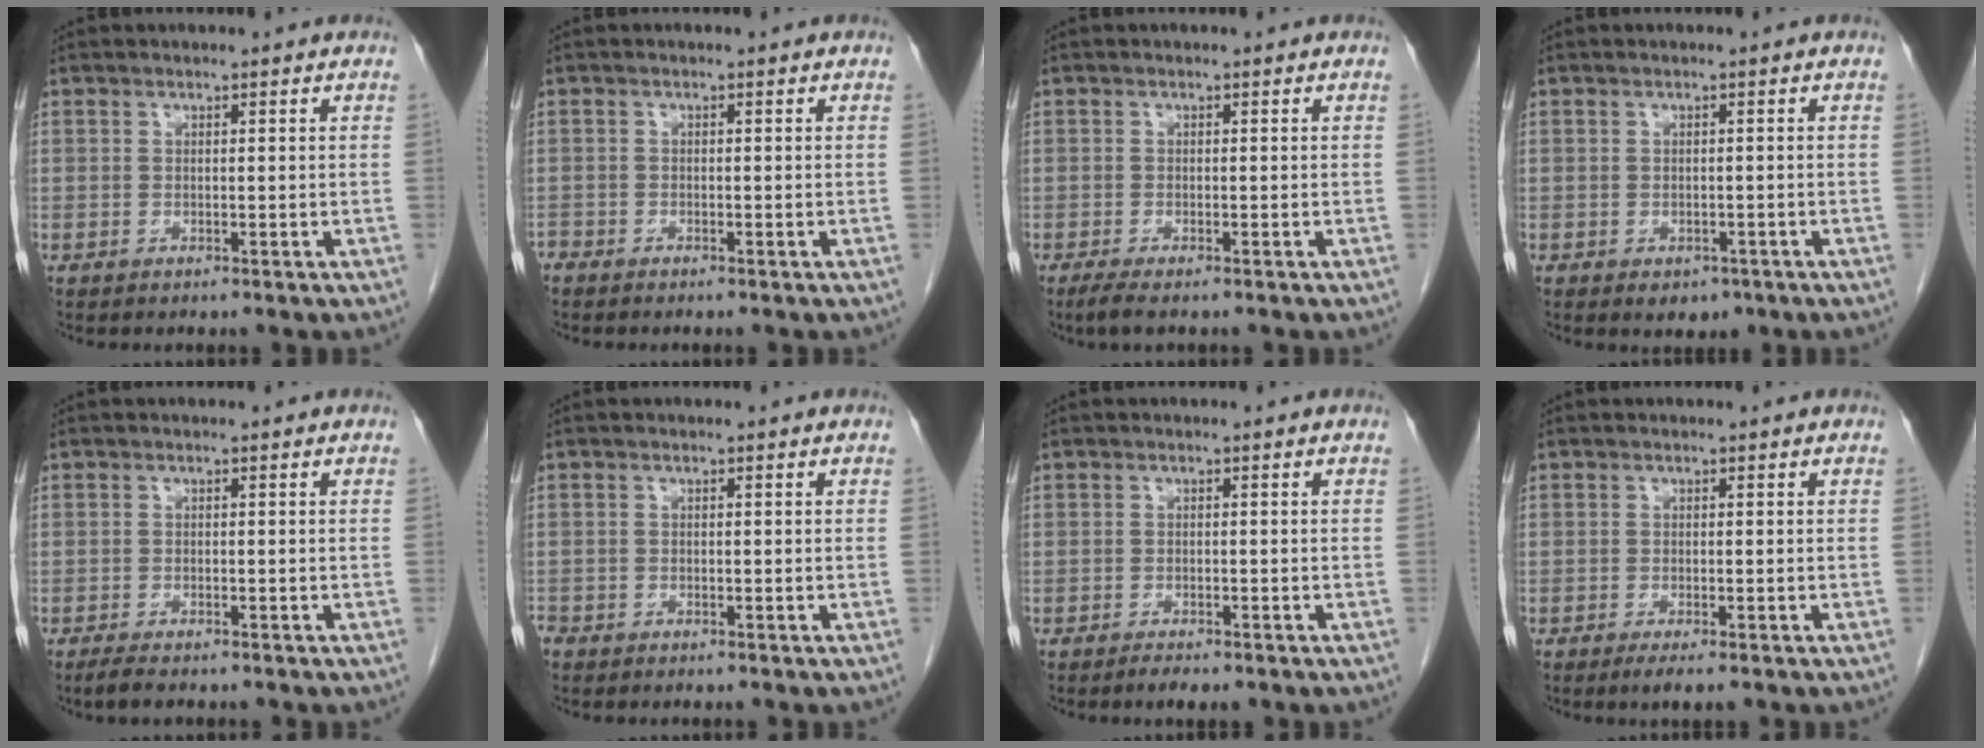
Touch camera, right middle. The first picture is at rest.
{"total": 1.3, "force": [-1.3, 0.4, 0.1], "torque": [-0.002, -0.003, -0.024]}
{"total": 2.5, "force": [-1.9, 0.4, 1.6], "torque": [-0.032, -0.008, -0.031]}
{"total": 2.5, "force": [-1.4, 1.7, 1.3], "torque": [-0.010, 0.001, -0.007]}
{"total": 2.5, "force": [-2.0, 0.5, 1.4], "torque": [-0.031, -0.007, -0.031]}
{"total": 2.0, "force": [-1.5, 1.2, 0.5], "torque": [-0.015, -0.002, -0.030]}
{"total": 1.8, "force": [-1.4, 0.4, 1.0], "torque": [-0.020, -0.003, -0.019]}
{"total": 2.4, "force": [-1.6, 0.3, 1.7], "torque": [-0.024, -0.006, -0.024]}